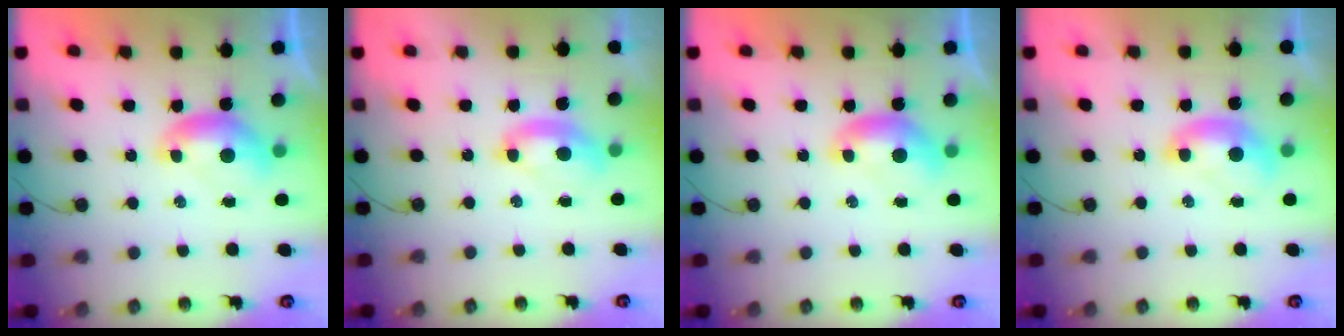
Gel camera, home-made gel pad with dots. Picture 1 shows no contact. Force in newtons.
{"total": 2.4, "press": 2.3, "slide": 0.7}
{"total": 0.0}
{"total": 1.3, "press": 1.3, "slide": 0.3}